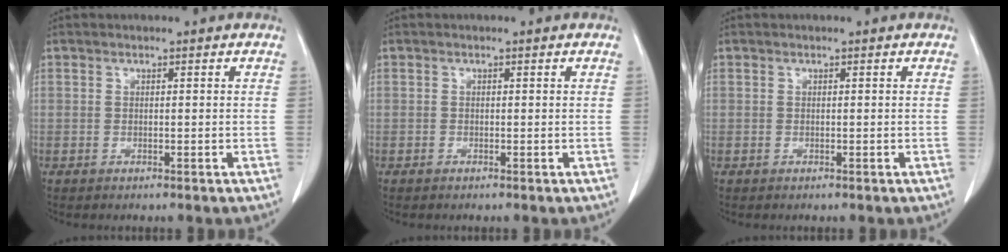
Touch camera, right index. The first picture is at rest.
{"total": 0.0}
{"total": 0.0}